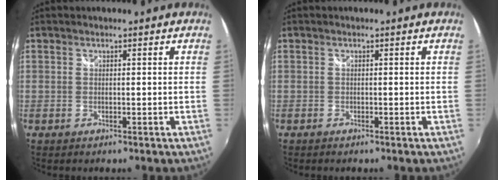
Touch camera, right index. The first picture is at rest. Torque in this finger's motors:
{"motor_torque": [0.29, -0.21, -0.04, 0.00]}